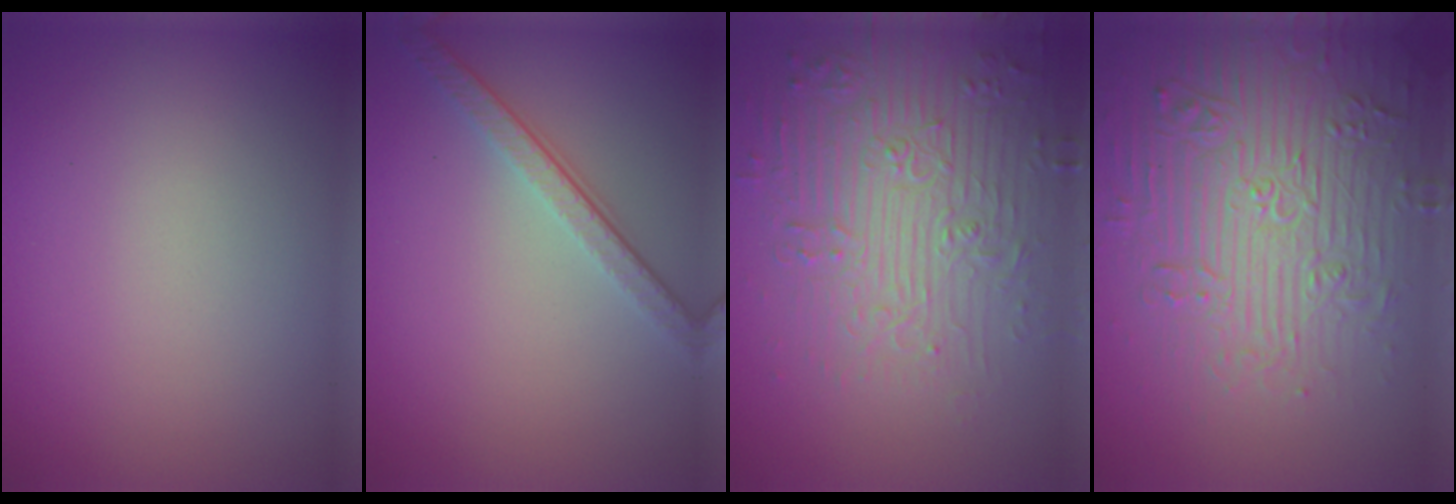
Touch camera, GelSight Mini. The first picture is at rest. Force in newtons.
{"total": 3.5, "press": 2.5, "slide": 2.5}
{"total": 6.2, "press": 5.5, "slide": 2.8}
{"total": 7.9, "press": 7.7, "slide": 1.9}